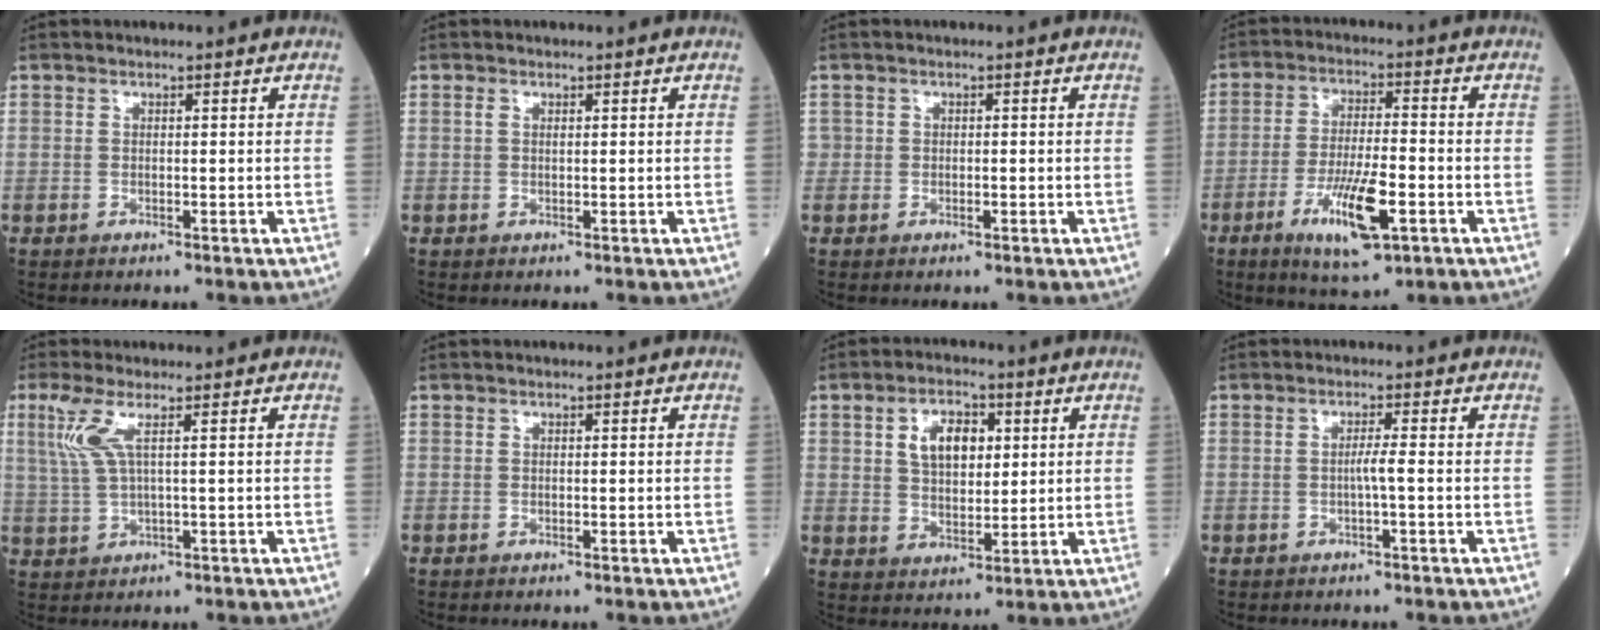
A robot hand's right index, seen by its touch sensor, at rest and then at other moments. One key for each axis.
{"total": 0.8, "fx": 0.4, "fy": 0.4, "fz": 0.6, "tx": -0.018, "ty": 0.007, "tz": 0.007}
{"total": 0.9, "fx": -0.3, "fy": 0.8, "fz": 0.3, "tx": 0.000, "ty": 0.003, "tz": -0.005}
{"total": 10.3, "fx": -4.4, "fy": 2.0, "fz": 9.1, "tx": -0.170, "ty": -0.012, "tz": -0.072}
{"total": 4.6, "fx": 1.8, "fy": 0.3, "fz": 4.2, "tx": -0.108, "ty": 0.009, "tz": 0.044}
{"total": 0.0}
{"total": 7.1, "fx": 2.2, "fy": 4.0, "fz": 5.5, "tx": -0.099, "ty": 0.012, "tz": 0.044}
{"total": 1.8, "fx": -0.5, "fy": -0.4, "fz": 1.7, "tx": -0.028, "ty": 0.001, "tz": -0.010}